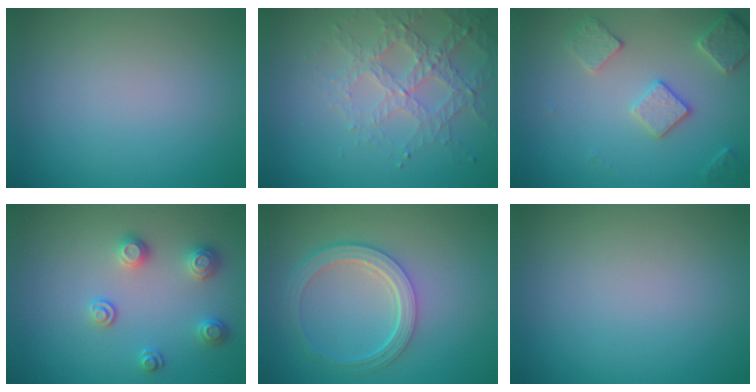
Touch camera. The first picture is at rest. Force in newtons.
{"total": 3.1, "press": 3.1, "slide": 0.6}
{"total": 3.1, "press": 3.1, "slide": 0.2}
{"total": 2.3, "press": 2.3, "slide": 0.6}
{"total": 4.3, "press": 3.2, "slide": 2.9}
{"total": 0.0}